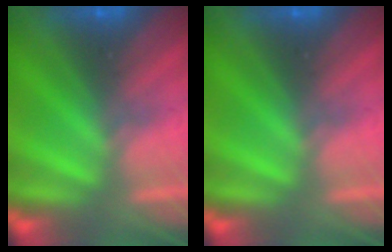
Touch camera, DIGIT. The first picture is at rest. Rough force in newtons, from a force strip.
{"total": 0.0}